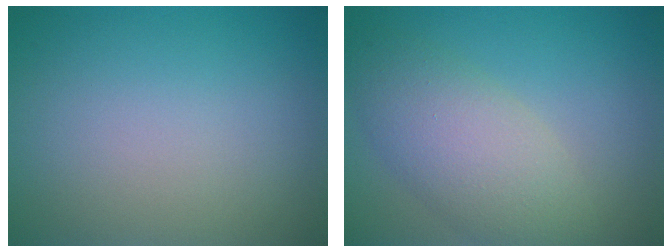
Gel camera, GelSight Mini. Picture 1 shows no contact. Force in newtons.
{"total": 5.5, "press": 5.4, "slide": 0.5}